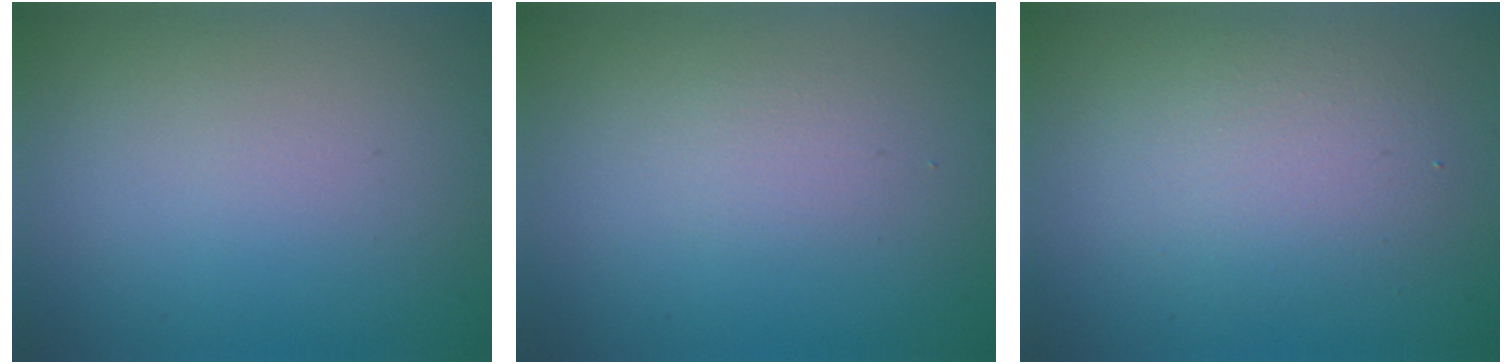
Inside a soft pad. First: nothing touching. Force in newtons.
{"total": 1.1, "press": 1.1, "slide": 0.1}
{"total": 3.7, "press": 3.7, "slide": 0.2}